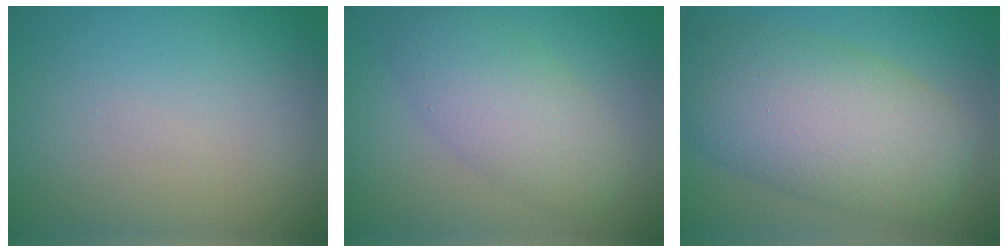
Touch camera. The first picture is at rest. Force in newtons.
{"total": 5.0, "press": 5.0, "slide": 0.2}
{"total": 10.6, "press": 10.6, "slide": 0.4}